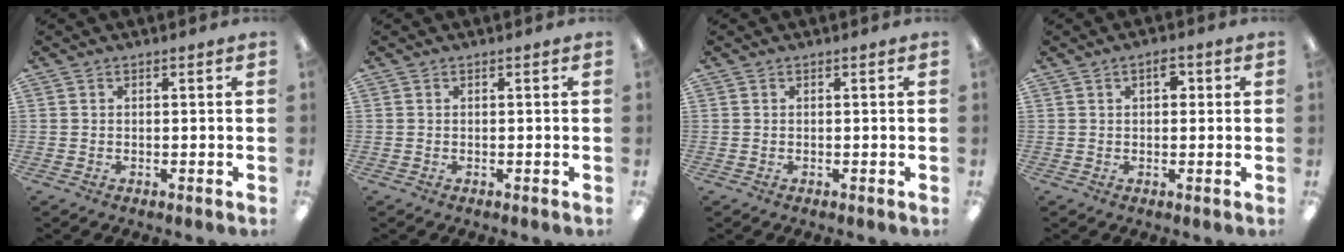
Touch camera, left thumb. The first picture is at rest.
{"total": 0.0}
{"total": 0.0}
{"total": 3.6, "force": [1.3, 1.9, 2.7], "torque": [-0.032, -0.002, 0.016]}